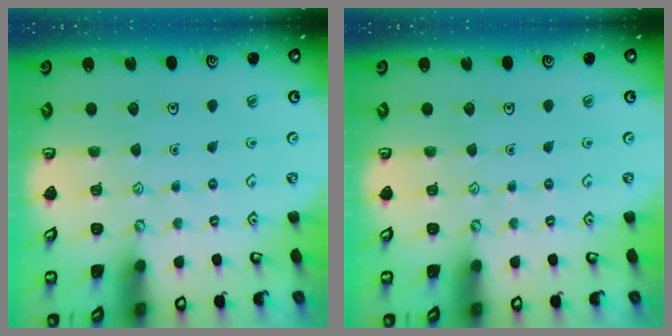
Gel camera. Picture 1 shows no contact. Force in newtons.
{"total": 0.0}